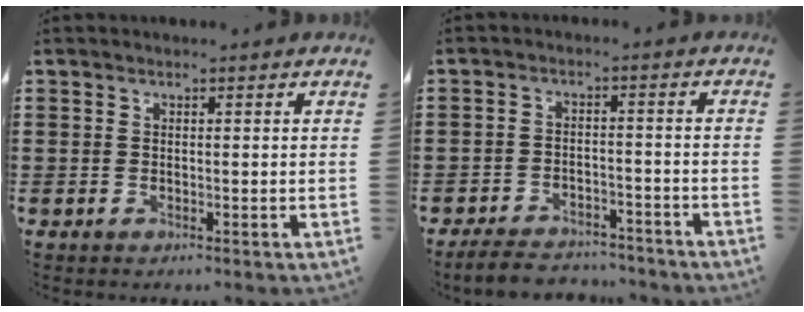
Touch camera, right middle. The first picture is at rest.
{"total": 4.2, "force": [-4.1, 0.7, 0.7], "torque": [-0.021, 0.002, -0.087]}